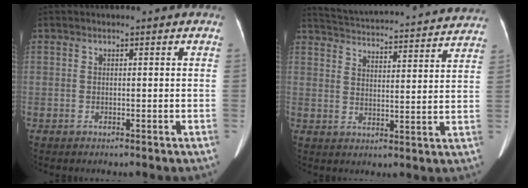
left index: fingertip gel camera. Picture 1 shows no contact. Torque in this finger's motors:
{"motor_torque": [-0.67, -0.79, -0.64, -0.13]}